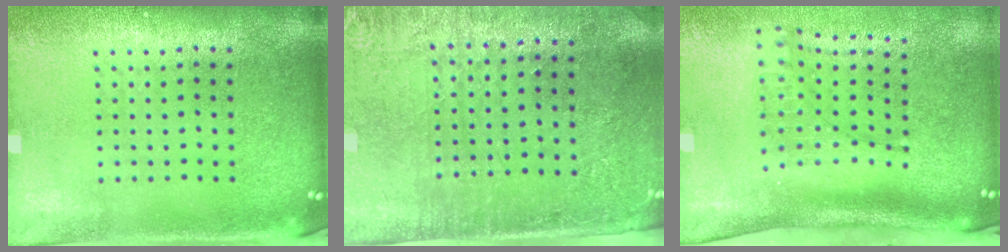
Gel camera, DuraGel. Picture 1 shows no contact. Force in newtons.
{"total": 2.9, "press": 2.5, "slide": 1.5}
{"total": 1.9, "press": 1.4, "slide": 1.3}